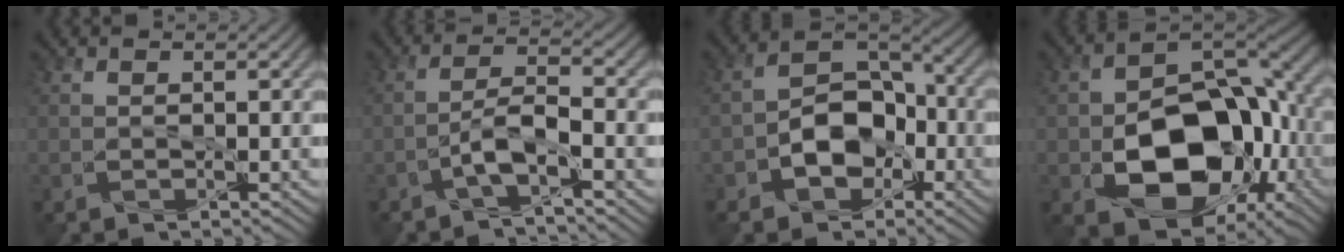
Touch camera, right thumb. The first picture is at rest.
{"total": 3.5, "force": [-2.3, -0.5, 2.5], "torque": [-0.045, 0.015, -0.045]}
{"total": 7.7, "force": [-2.9, 4.8, 5.2], "torque": [-0.094, -0.005, -0.053]}
{"total": 14.3, "force": [-3.9, 9.3, 10.2], "torque": [-0.146, -0.027, -0.067]}